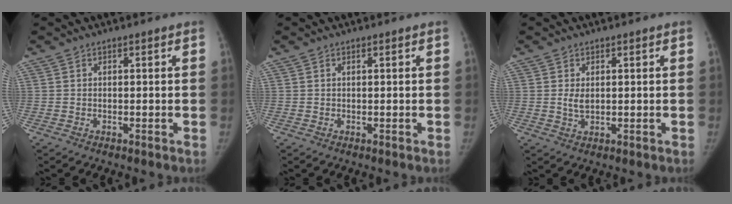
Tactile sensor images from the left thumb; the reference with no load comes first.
{"total": 0.0}
{"total": 2.3, "force": [0.4, 1.4, 1.8], "torque": [-0.029, -0.005, 0.011]}